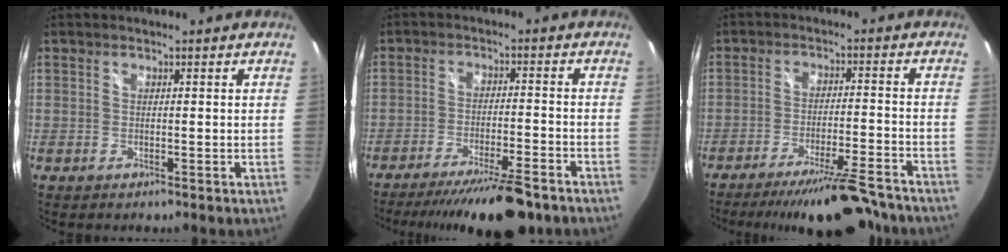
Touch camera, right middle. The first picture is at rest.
{"total": 15.5, "force": [-12.9, 2.3, 8.2], "torque": [-0.156, -0.024, -0.195]}
{"total": 15.6, "force": [-13.9, 1.5, 6.9], "torque": [-0.125, -0.019, -0.200]}